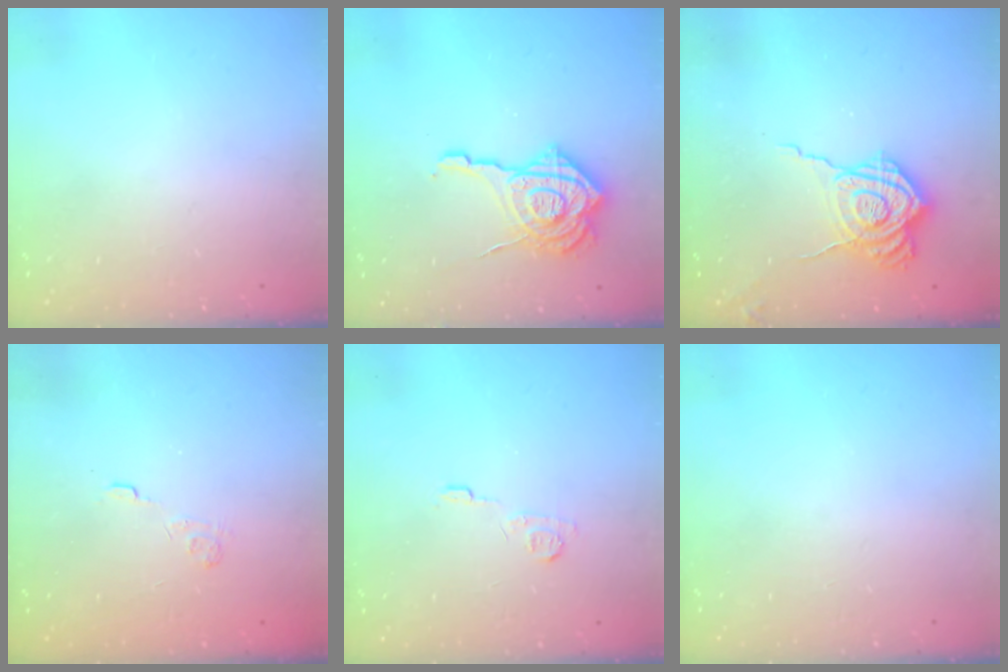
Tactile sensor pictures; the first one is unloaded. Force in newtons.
{"total": 18.1, "press": 18.0, "slide": 1.5}
{"total": 10.9, "press": 10.9, "slide": 1.0}
{"total": 2.3, "press": 1.8, "slide": 1.4}
{"total": 4.8, "press": 4.7, "slide": 0.6}
{"total": 0.0}